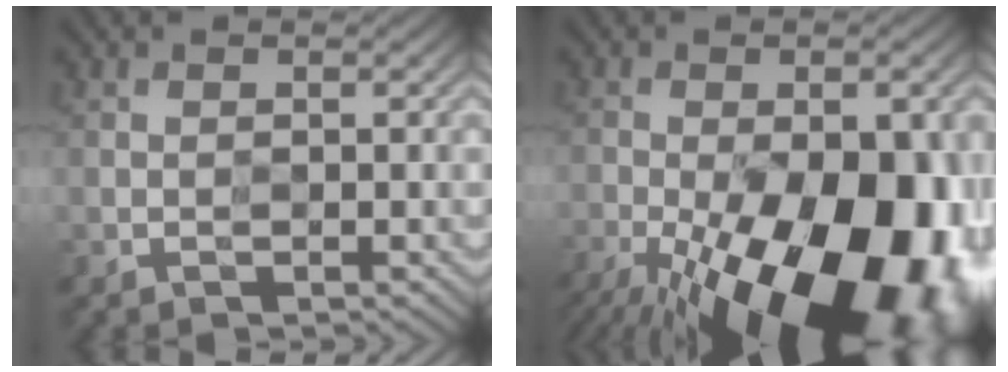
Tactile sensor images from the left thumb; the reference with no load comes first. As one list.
[{"total": 21.9, "force": [-10.8, 10.1, 16.2], "torque": [-0.231, -0.078, -0.123]}]